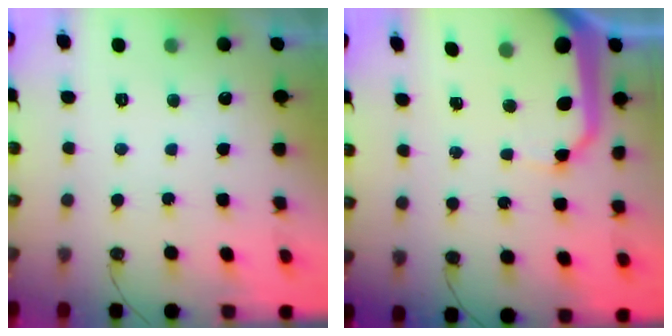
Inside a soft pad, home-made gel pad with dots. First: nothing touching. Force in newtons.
{"total": 12.3, "press": 12.3, "slide": 1.1}